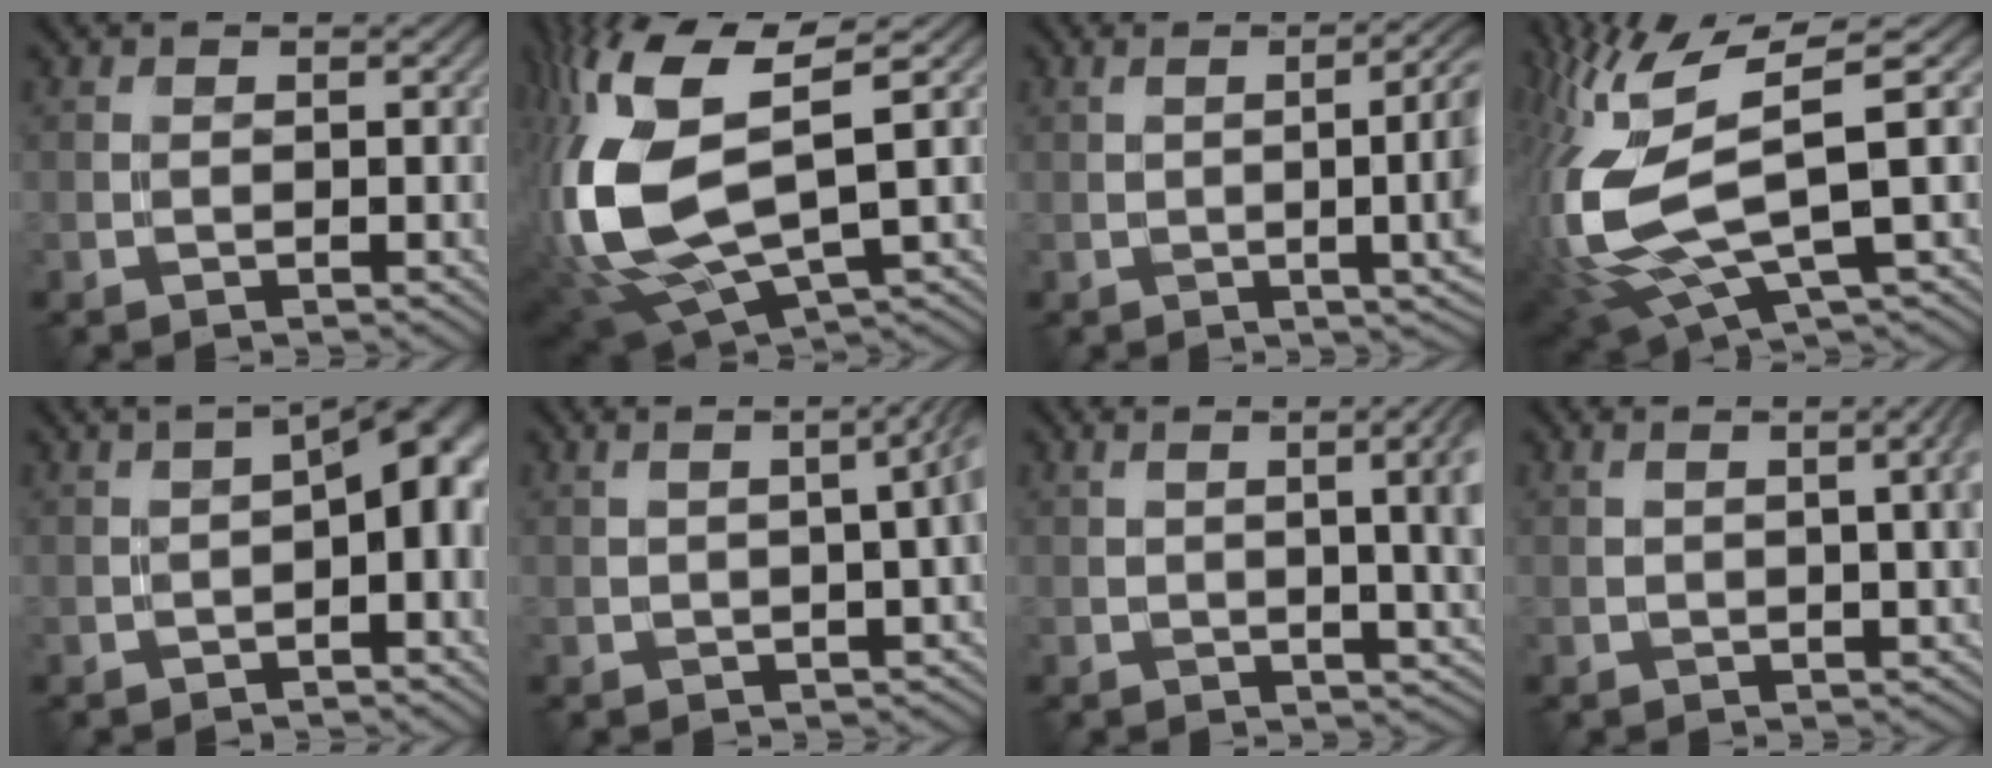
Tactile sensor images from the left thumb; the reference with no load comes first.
{"total": 14.1, "force": [0.4, 7.2, 12.1], "torque": [-0.312, -0.033, 0.032]}
{"total": 8.9, "force": [0.6, 2.5, 8.5], "torque": [-0.092, 0.000, 0.019]}
{"total": 13.4, "force": [0.3, 5.0, 12.4], "torque": [-0.316, -0.025, 0.036]}
{"total": 6.9, "force": [-0.4, 2.3, 6.4], "torque": [-0.087, 0.005, 0.002]}
{"total": 5.0, "force": [0.3, 1.6, 4.7], "torque": [-0.037, 0.013, 0.008]}
{"total": 8.0, "force": [0.9, 2.7, 7.5], "torque": [-0.062, 0.015, 0.017]}
{"total": 4.3, "force": [0.8, 1.3, 4.0], "torque": [-0.036, 0.013, 0.016]}